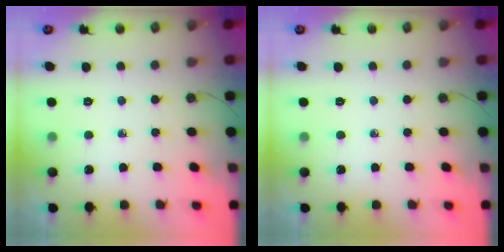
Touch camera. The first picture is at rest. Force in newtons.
{"total": 0.0}